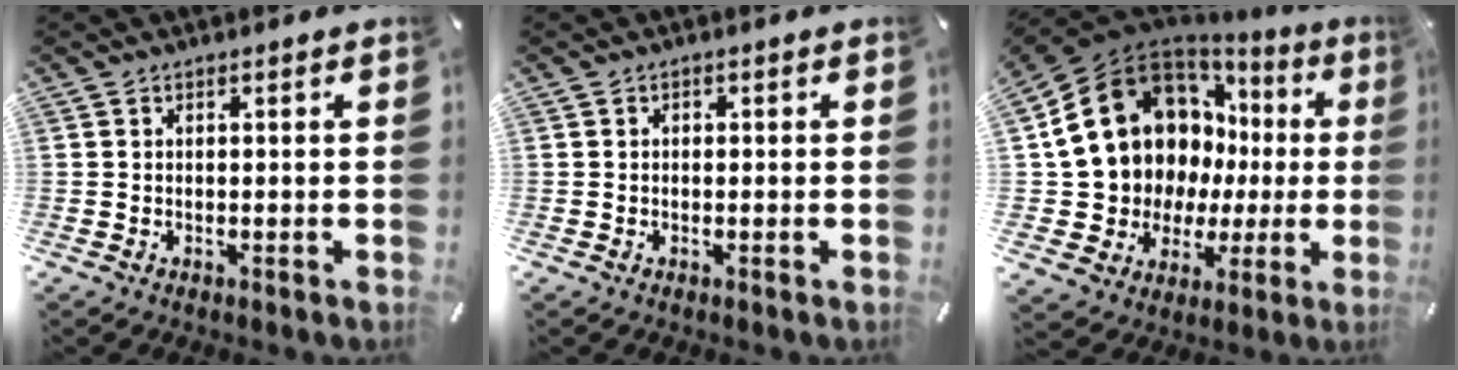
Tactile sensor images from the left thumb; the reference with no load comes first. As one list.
[{"total": 0.5, "force": [0.0, 0.5, 0.2], "torque": [-0.003, 0.003, -0.001]}, {"total": 19.7, "force": [6.1, 16.1, 9.7], "torque": [-0.182, -0.042, 0.140]}]